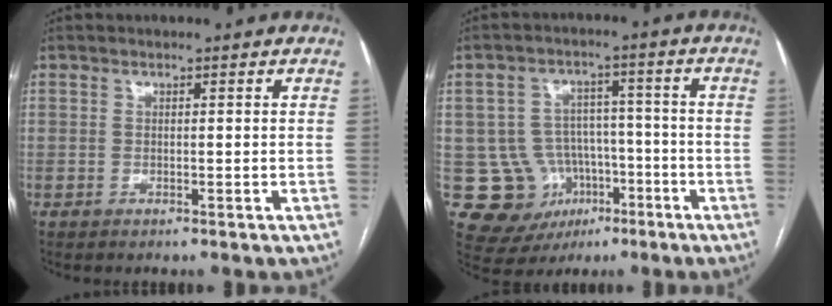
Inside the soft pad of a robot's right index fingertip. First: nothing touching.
{"total": 11.0, "force": [-3.5, 10.0, 2.7], "torque": [-0.048, 0.038, -0.040]}